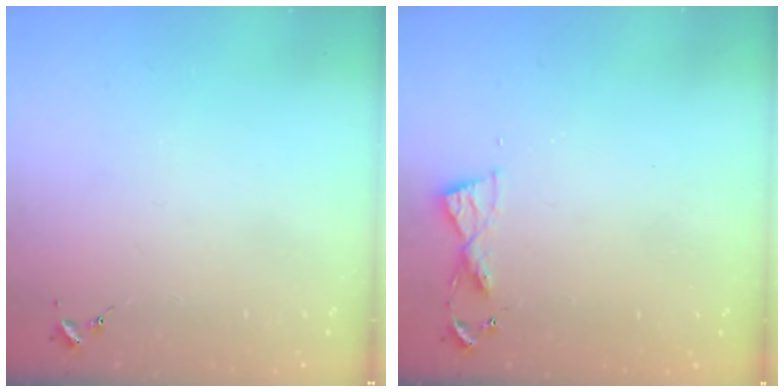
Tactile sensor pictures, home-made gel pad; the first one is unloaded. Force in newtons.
{"total": 5.6, "press": 5.5, "slide": 0.5}